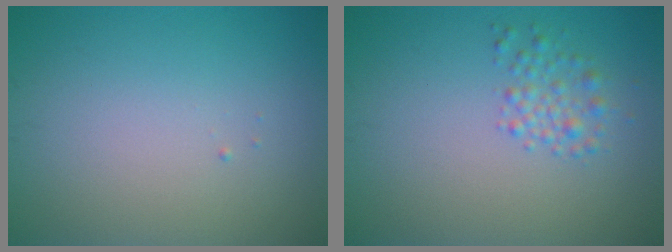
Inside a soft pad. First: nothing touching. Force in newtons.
{"total": 1.8, "press": 1.8, "slide": 0.1}